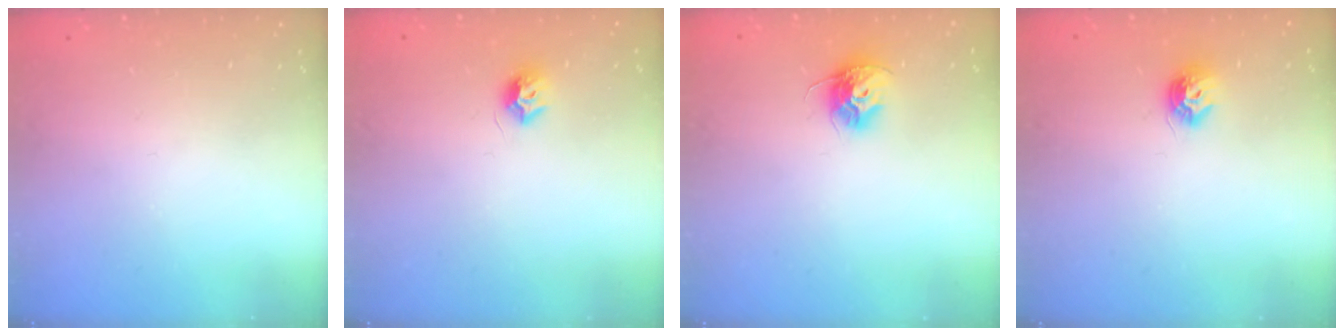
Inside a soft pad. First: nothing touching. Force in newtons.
{"total": 7.4, "press": 7.4, "slide": 0.1}
{"total": 9.8, "press": 9.8, "slide": 0.3}
{"total": 7.6, "press": 7.6, "slide": 0.2}